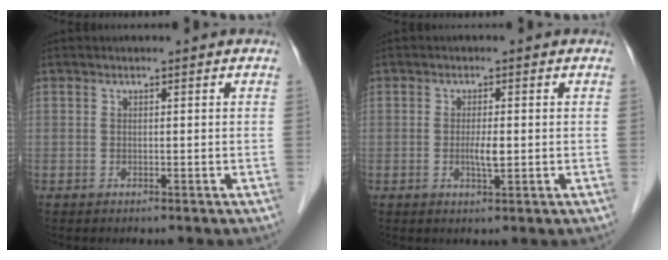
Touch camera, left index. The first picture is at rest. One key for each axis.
{"total": 2.5, "fx": -0.3, "fy": 0.4, "fz": 2.4, "tx": -0.049, "ty": -0.002, "tz": -0.004}